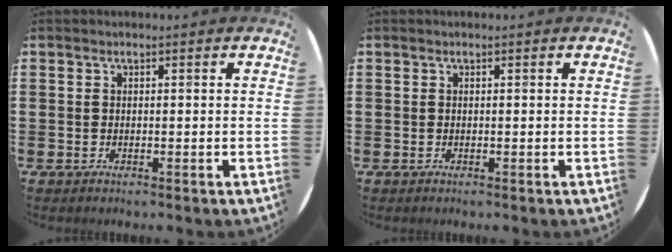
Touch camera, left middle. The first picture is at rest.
{"total": 0.0}